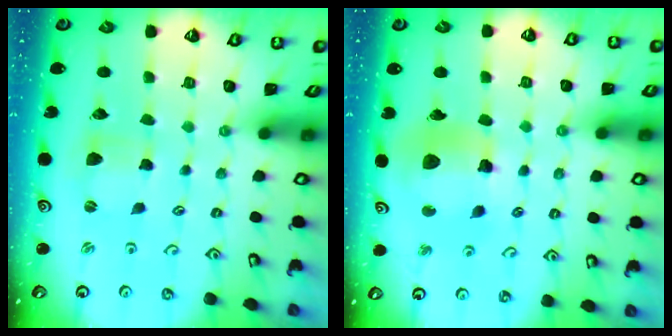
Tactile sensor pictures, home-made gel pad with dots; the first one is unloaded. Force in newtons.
{"total": 11.5, "press": 11.4, "slide": 1.2}